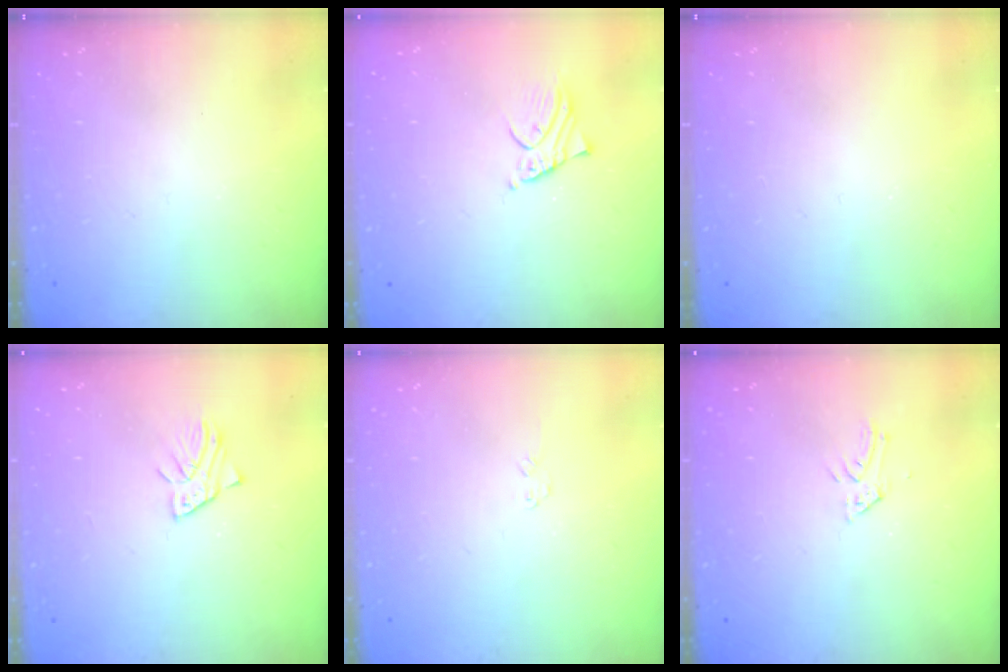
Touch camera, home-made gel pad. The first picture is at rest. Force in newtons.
{"total": 2.3, "press": 2.3, "slide": 0.1}
{"total": 0.0}
{"total": 2.3, "press": 2.3, "slide": 0.2}
{"total": 3.7, "press": 3.7, "slide": 0.2}
{"total": 4.3, "press": 4.3, "slide": 0.4}